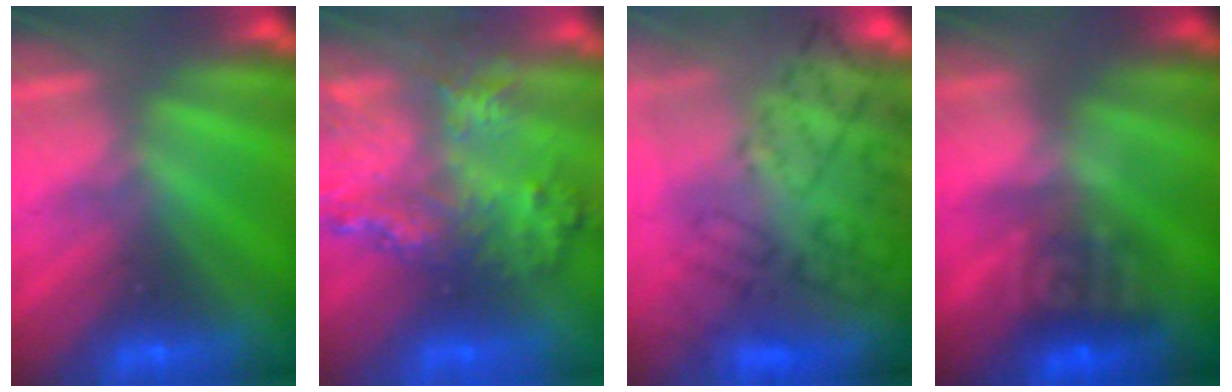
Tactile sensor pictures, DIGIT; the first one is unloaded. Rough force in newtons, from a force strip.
{"total": 7.8}
{"total": 11.0}
{"total": 4.2}